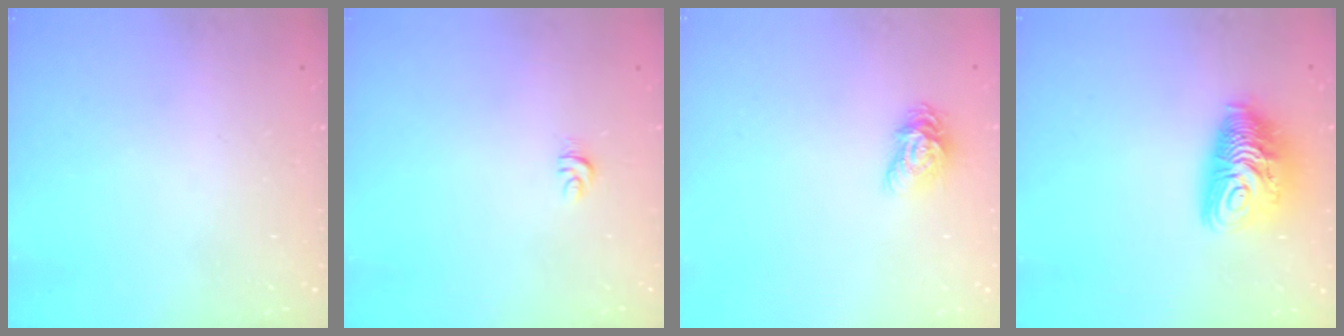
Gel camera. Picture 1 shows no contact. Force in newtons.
{"total": 3.6, "press": 3.5, "slide": 0.4}
{"total": 7.6, "press": 7.6, "slide": 0.3}
{"total": 12.6, "press": 12.6, "slide": 1.3}